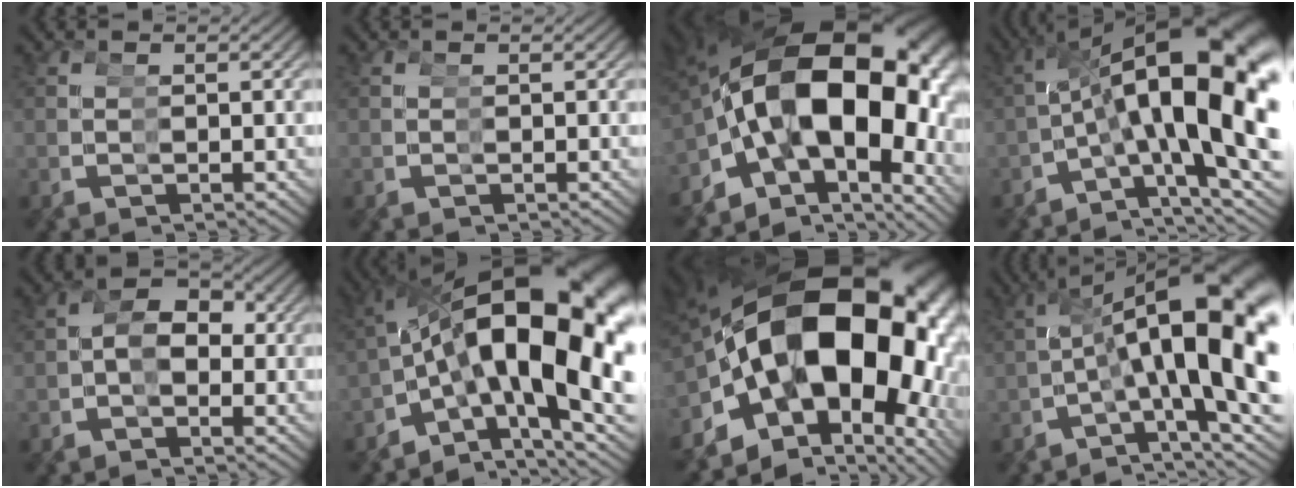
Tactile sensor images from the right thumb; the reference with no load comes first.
{"total": 0.0}
{"total": 22.3, "force": [1.8, 14.1, 17.2], "torque": [-0.303, -0.012, 0.041]}
{"total": 15.1, "force": [0.3, 8.0, 12.8], "torque": [-0.181, -0.002, 0.014]}
{"total": 6.6, "force": [-0.1, 5.3, 3.9], "torque": [-0.065, 0.007, -0.009]}
{"total": 20.1, "force": [0.0, 12.0, 16.2], "torque": [-0.247, -0.012, 0.008]}
{"total": 25.0, "force": [3.3, 15.6, 19.3], "torque": [-0.327, 0.009, 0.056]}
{"total": 13.6, "force": [0.2, 6.6, 11.9], "torque": [-0.165, 0.006, 0.010]}